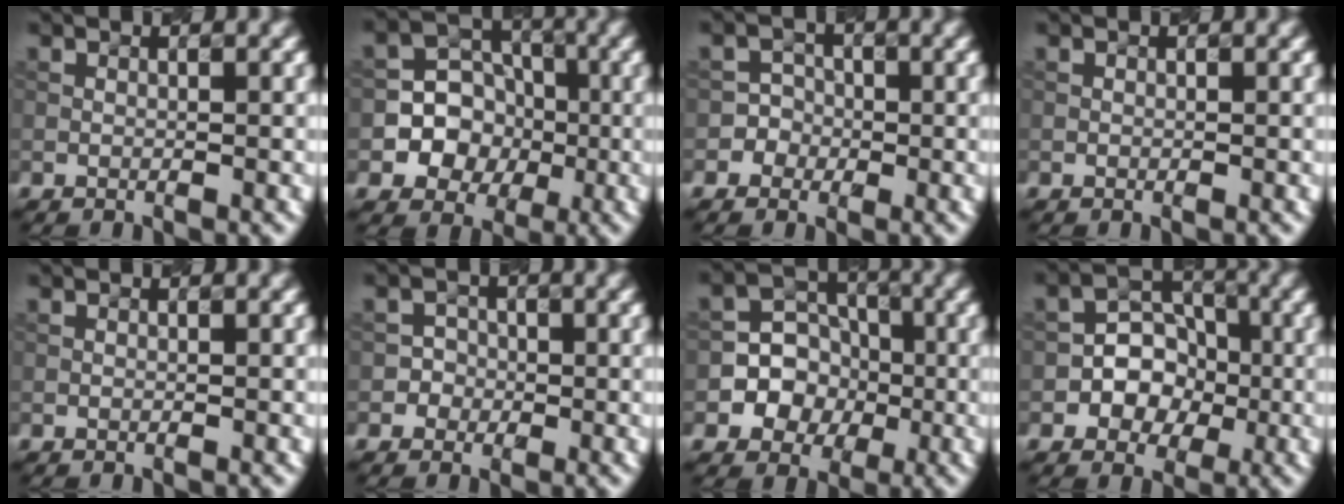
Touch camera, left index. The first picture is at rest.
{"total": 7.1, "force": [-1.5, 6.6, 2.1], "torque": [-0.017, 0.020, -0.046]}
{"total": 2.6, "force": [-1.2, 2.3, -0.1], "torque": [0.030, 0.009, -0.028]}
{"total": 0.0}
{"total": 0.0}
{"total": 1.6, "force": [-0.5, 1.5, -0.1], "torque": [0.022, 0.003, -0.010]}
{"total": 6.3, "force": [-1.5, 5.9, 1.6], "torque": [-0.007, 0.022, -0.046]}
{"total": 4.1, "force": [-1.0, 3.5, 1.9], "torque": [-0.005, 0.005, -0.032]}